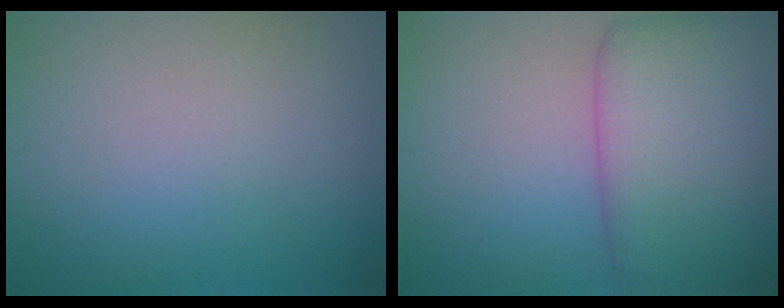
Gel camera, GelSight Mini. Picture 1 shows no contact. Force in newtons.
{"total": 7.5, "press": 7.5, "slide": 0.1}